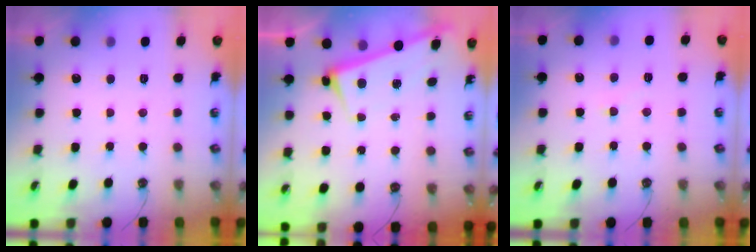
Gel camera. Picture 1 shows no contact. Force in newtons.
{"total": 2.8, "press": 2.7, "slide": 0.4}
{"total": 2.9, "press": 2.8, "slide": 0.8}